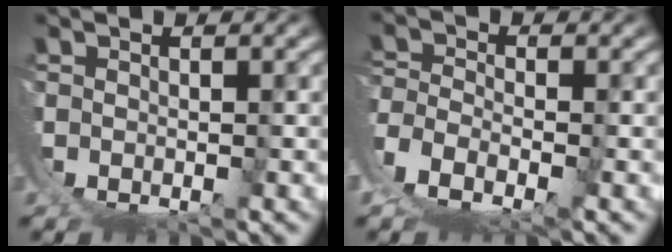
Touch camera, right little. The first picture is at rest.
{"total": 7.1, "force": [0.4, 6.0, 3.9], "torque": [-0.123, -0.030, 0.007]}